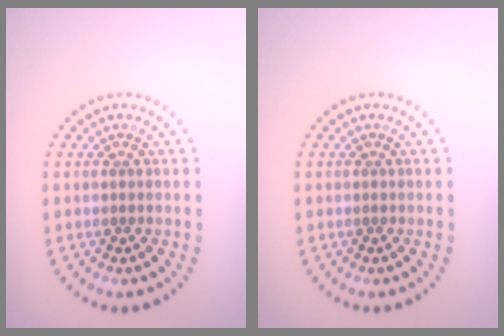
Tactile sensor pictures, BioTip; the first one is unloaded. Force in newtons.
{"total": 0.0}